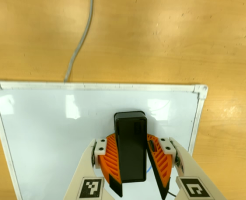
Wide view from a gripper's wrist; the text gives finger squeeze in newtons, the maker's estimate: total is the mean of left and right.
{"total": 12.7, "left": 14.4, "right": 11.0}